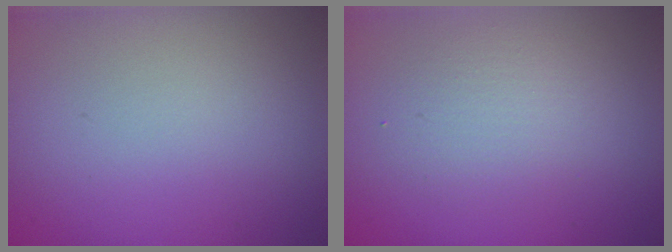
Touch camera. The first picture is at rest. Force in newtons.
{"total": 2.5, "press": 2.5, "slide": 0.1}